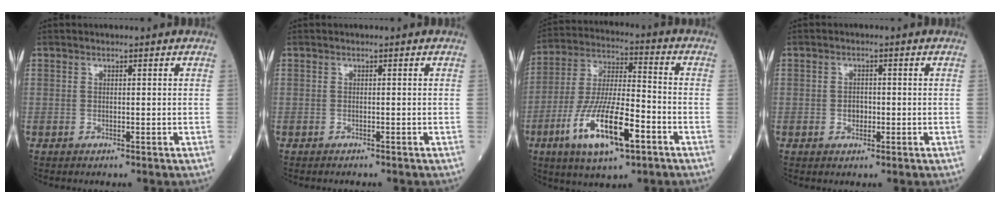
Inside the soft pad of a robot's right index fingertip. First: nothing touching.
{"total": 0.9, "force": [-0.8, 0.1, 0.3], "torque": [-0.007, -0.002, -0.011]}
{"total": 15.5, "force": [-6.8, 3.7, 13.5], "torque": [-0.269, -0.012, -0.119]}
{"total": 1.8, "force": [-0.4, 1.3, 1.2], "torque": [-0.018, 0.003, -0.005]}